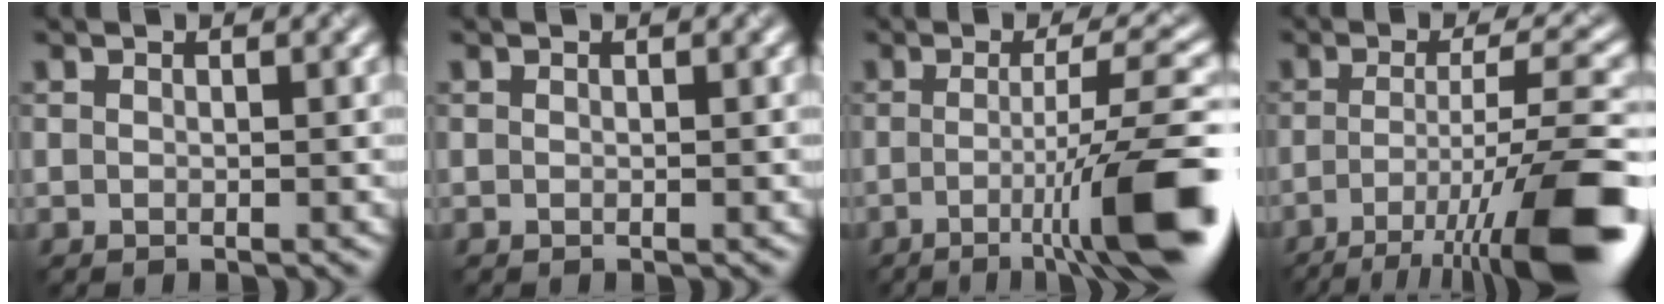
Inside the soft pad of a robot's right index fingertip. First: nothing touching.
{"total": 0.0}
{"total": 10.7, "force": [-3.3, 1.8, 10.1], "torque": [-0.120, 0.009, -0.049]}
{"total": 12.4, "force": [-6.1, 2.5, 10.5], "torque": [-0.149, 0.000, -0.093]}